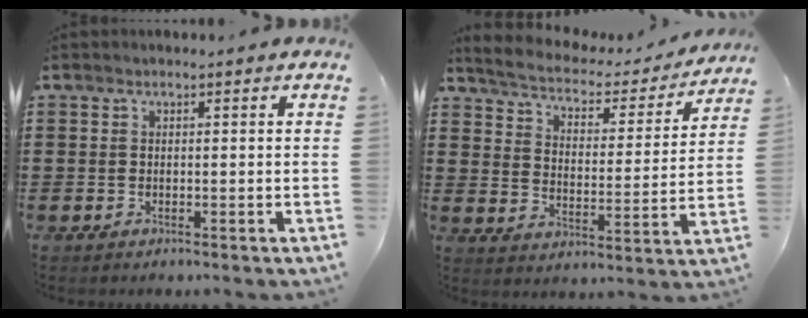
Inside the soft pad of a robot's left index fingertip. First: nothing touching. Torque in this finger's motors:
{"motor_torque": [2.14, 0.00, 0.15, 0.01]}